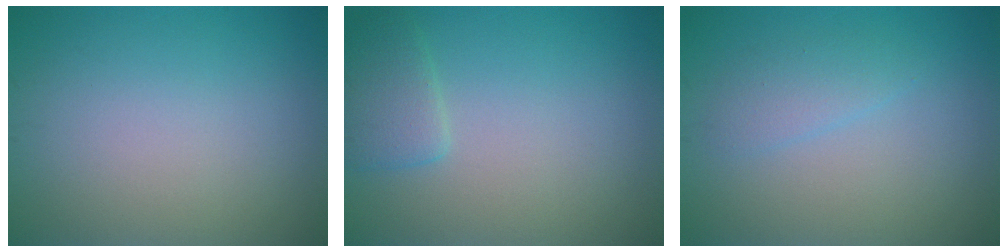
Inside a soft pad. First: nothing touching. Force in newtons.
{"total": 2.2, "press": 2.1, "slide": 0.2}
{"total": 1.6, "press": 1.6, "slide": 0.1}